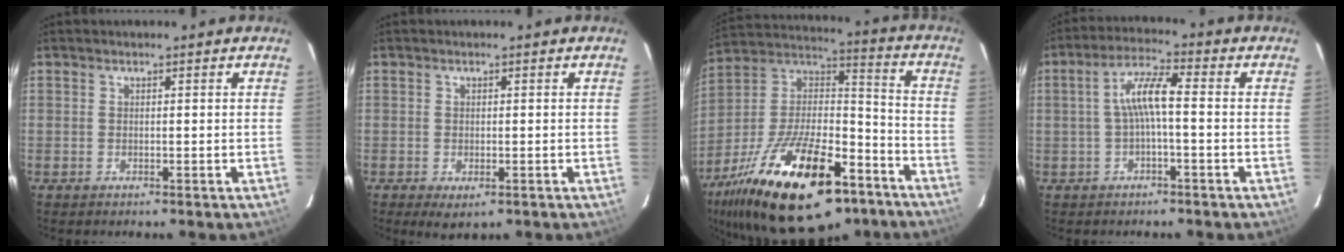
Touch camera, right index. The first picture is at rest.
{"total": 2.9, "force": [-1.2, 1.7, 2.0], "torque": [-0.038, -0.010, -0.014]}
{"total": 31.9, "force": [-18.9, 13.4, 22.0], "torque": [-0.412, -0.007, -0.291]}
{"total": 6.1, "force": [-0.8, 1.0, 6.0], "torque": [-0.125, 0.016, -0.013]}